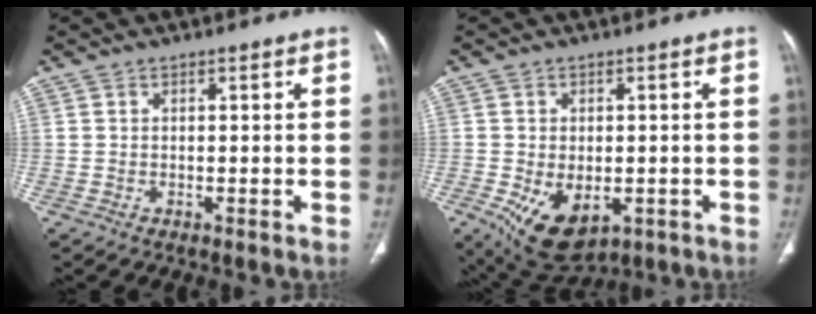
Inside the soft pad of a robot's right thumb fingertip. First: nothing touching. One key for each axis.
{"total": 10.5, "fx": -3.5, "fy": 6.3, "fz": 7.7, "tx": -0.120, "ty": -0.002, "tz": -0.037}